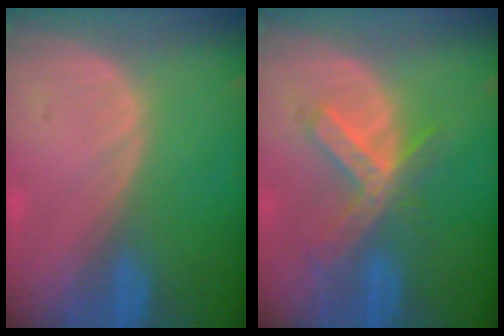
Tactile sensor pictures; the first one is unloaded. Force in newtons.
{"total": 6.5, "press": 5.9, "slide": 2.8}